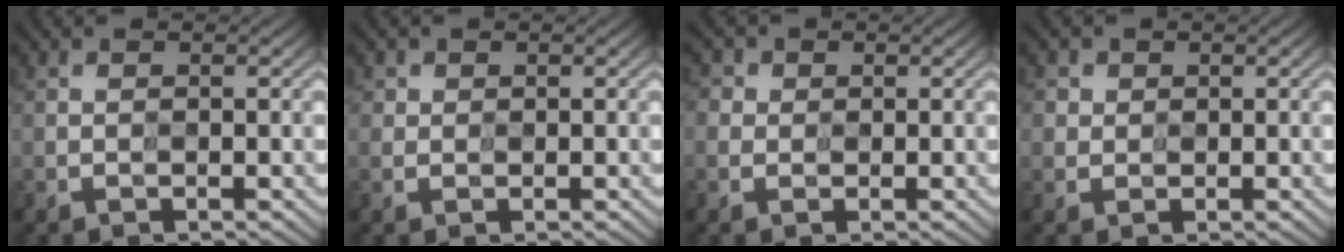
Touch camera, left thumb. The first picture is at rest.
{"total": 1.8, "force": [1.1, 1.4, 0.0], "torque": [-0.003, -0.001, 0.018]}
{"total": 2.7, "force": [0.7, 2.5, 0.6], "torque": [-0.027, -0.001, 0.010]}
{"total": 2.5, "force": [1.4, 2.1, 0.0], "torque": [-0.011, -0.001, 0.026]}